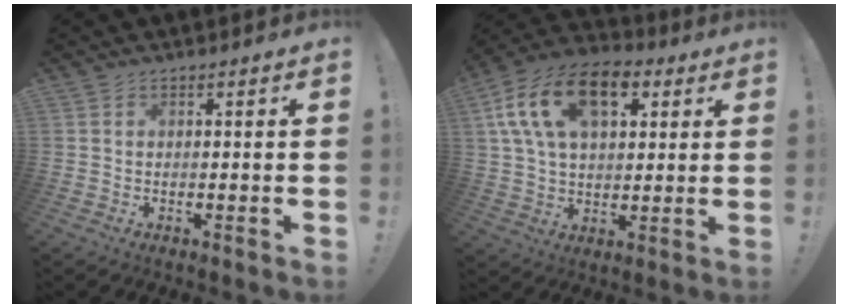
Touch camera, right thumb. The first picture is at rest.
{"total": 19.1, "force": [7.8, 11.4, 13.2], "torque": [-0.229, -0.017, 0.140]}